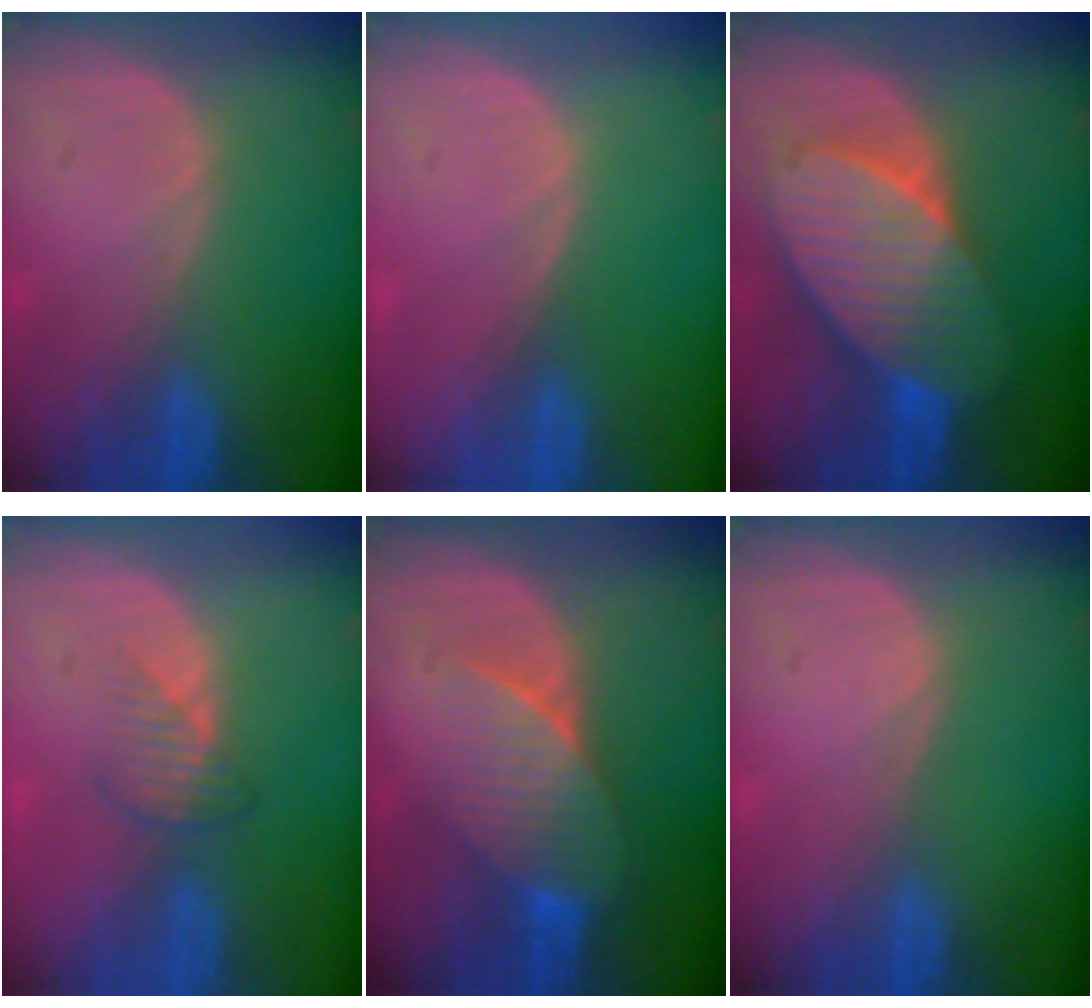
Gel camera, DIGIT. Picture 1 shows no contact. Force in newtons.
{"total": 0.0}
{"total": 10.3, "press": 10.3, "slide": 0.7}
{"total": 2.7, "press": 2.6, "slide": 0.7}
{"total": 7.4, "press": 6.9, "slide": 2.8}
{"total": 0.0}